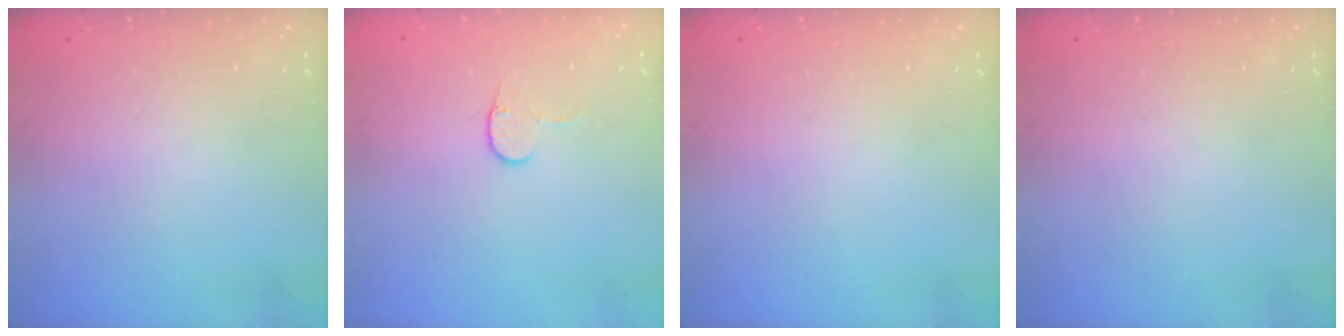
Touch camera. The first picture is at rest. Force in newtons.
{"total": 4.3, "press": 4.3, "slide": 0.4}
{"total": 0.0}
{"total": 0.0}